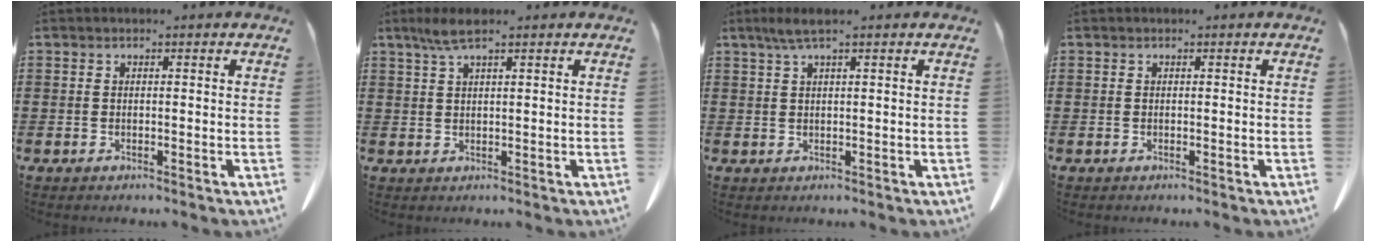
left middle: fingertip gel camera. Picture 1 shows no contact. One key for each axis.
{"total": 3.5, "fx": 2.1, "fy": 0.6, "fz": 2.7, "tx": -0.057, "ty": 0.003, "tz": 0.038}
{"total": 2.6, "fx": 1.3, "fy": 0.2, "fz": 2.2, "tx": -0.043, "ty": 0.002, "tz": 0.023}
{"total": 0.0}